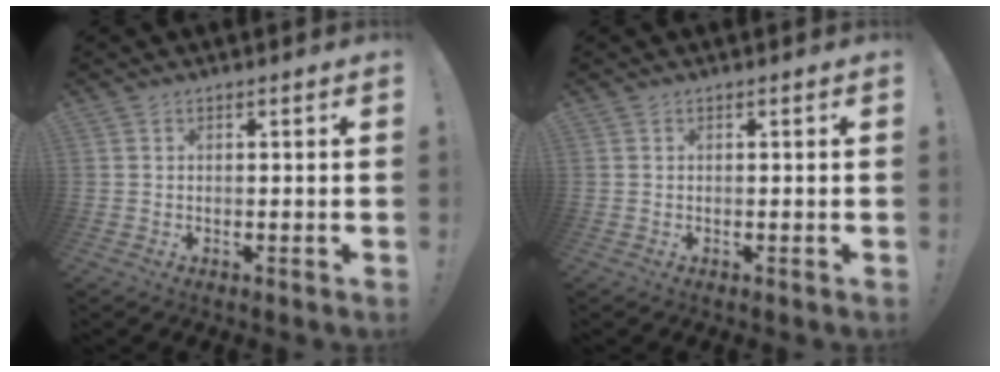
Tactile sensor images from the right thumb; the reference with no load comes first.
{"total": 0.0}